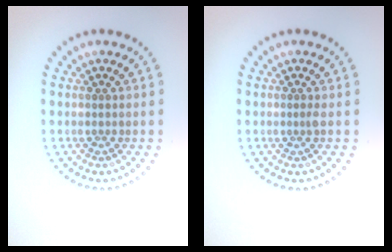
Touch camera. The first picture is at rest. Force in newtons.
{"total": 0.5, "press": 0.4, "slide": 0.4}